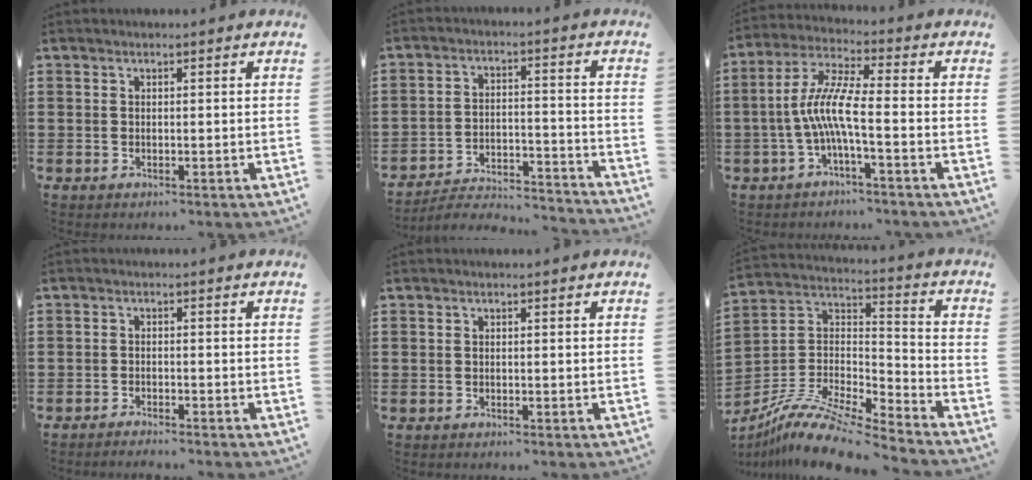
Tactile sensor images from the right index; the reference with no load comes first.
{"total": 3.8, "force": [-3.7, 0.7, 0.9], "torque": [-0.021, 0.002, -0.079]}
{"total": 7.9, "force": [-2.0, 1.0, 7.6], "torque": [-0.166, -0.008, -0.046]}
{"total": 1.3, "force": [-1.3, -0.1, 0.0], "torque": [-0.004, 0.001, -0.026]}
{"total": 0.0}
{"total": 11.4, "force": [-9.8, 1.7, 5.5], "torque": [-0.111, 0.018, -0.196]}